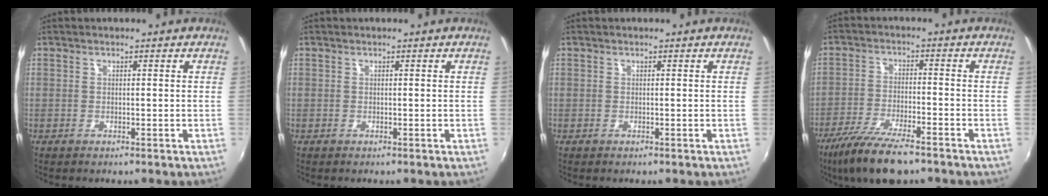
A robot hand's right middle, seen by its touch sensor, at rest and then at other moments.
{"total": 0.0}
{"total": 0.0}
{"total": 12.7, "force": [-9.4, 3.2, 8.0], "torque": [-0.175, -0.034, -0.167]}